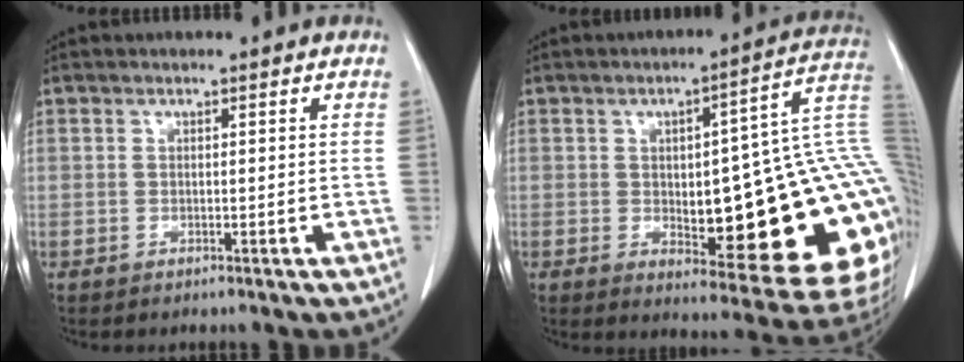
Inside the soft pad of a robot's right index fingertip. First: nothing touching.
{"total": 26.4, "force": [-1.4, 6.0, 25.7], "torque": [-0.239, 0.025, -0.004]}